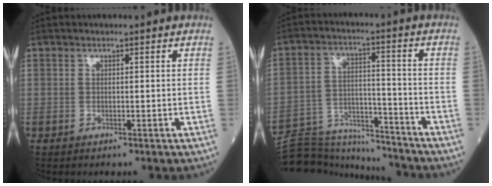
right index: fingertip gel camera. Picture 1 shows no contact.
{"total": 13.8, "force": [-13.5, 2.8, 1.1], "torque": [-0.019, 0.036, -0.215]}